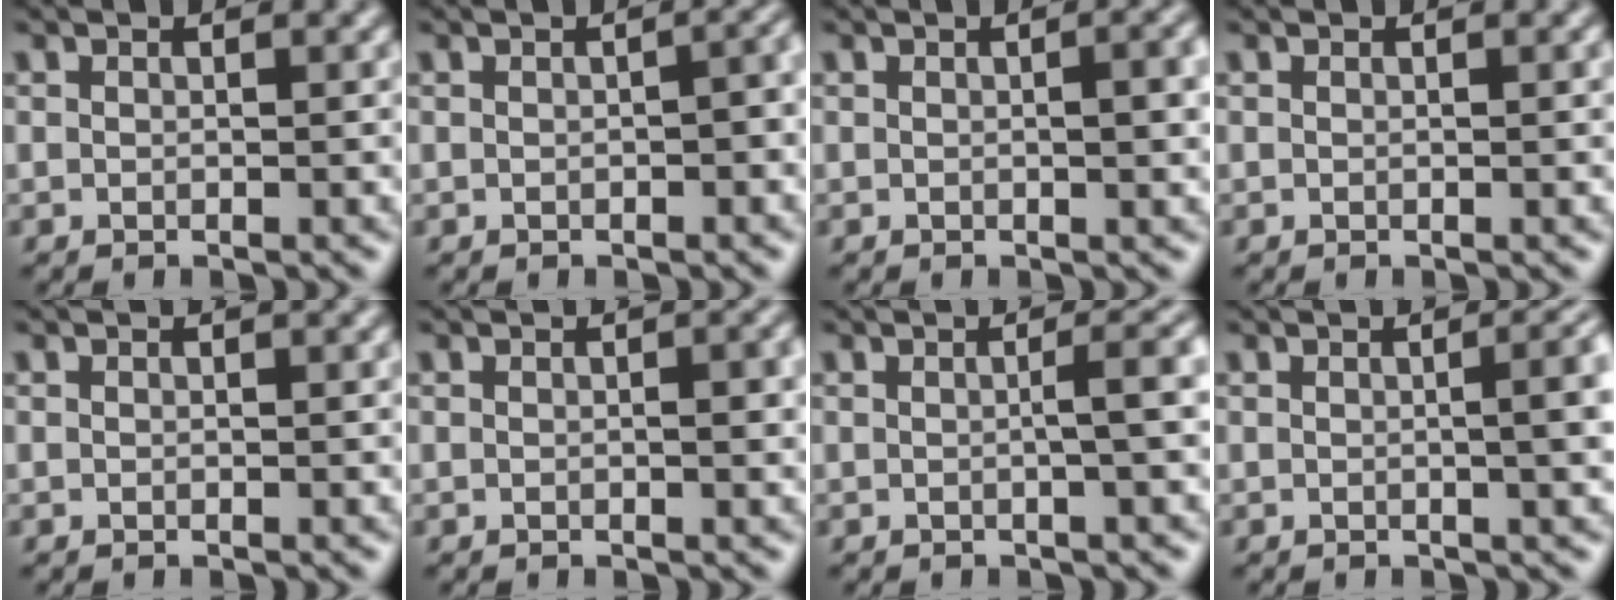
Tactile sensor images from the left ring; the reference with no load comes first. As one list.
[{"total": 1.8, "force": [-0.3, 0.6, 1.7], "torque": [-0.022, 0.005, 0.000]}, {"total": 2.3, "force": [0.1, 0.5, 2.2], "torque": [-0.031, 0.002, 0.001]}, {"total": 0.0}, {"total": 0.0}, {"total": 1.3, "force": [0.0, 0.3, 1.3], "torque": [-0.019, 0.000, 0.002]}, {"total": 2.8, "force": [0.1, 0.7, 2.7], "torque": [-0.031, 0.011, -0.004]}, {"total": 5.4, "force": [0.3, 2.1, 4.9], "torque": [-0.033, 0.014, 0.003]}]